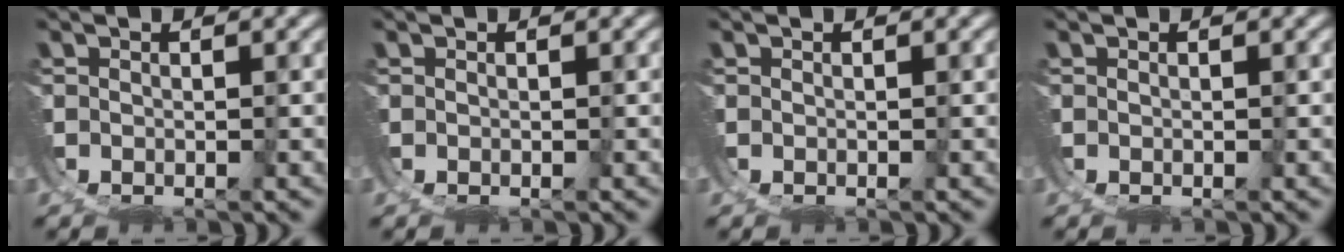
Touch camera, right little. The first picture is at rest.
{"total": 0.0}
{"total": 0.0}
{"total": 0.0}